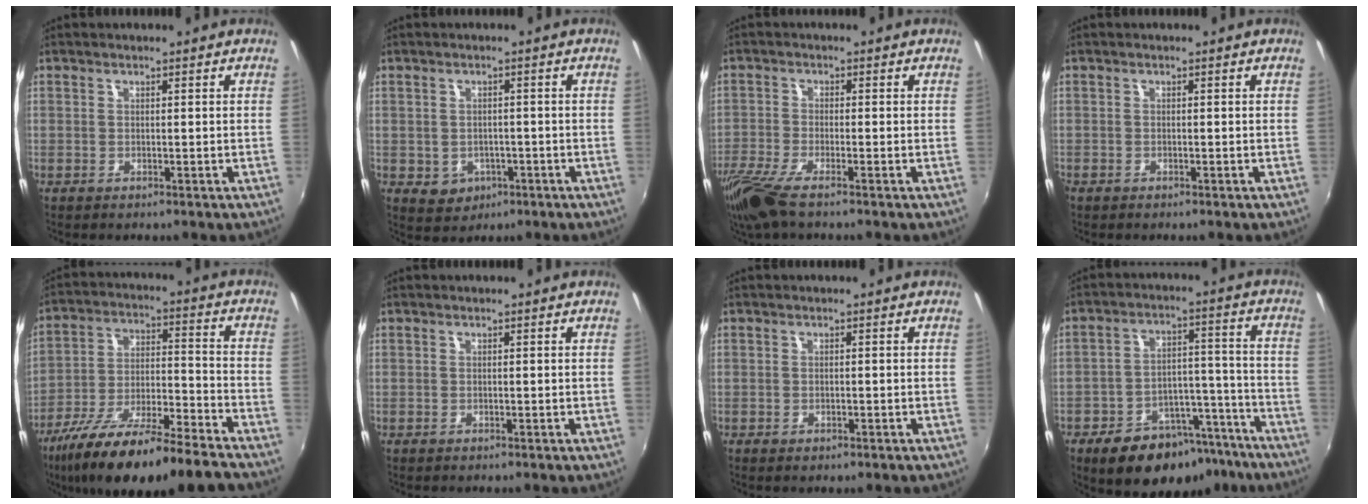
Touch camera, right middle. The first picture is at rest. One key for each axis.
{"total": 4.7, "fx": -1.5, "fy": 4.2, "fz": 1.6, "tx": -0.043, "ty": 0.000, "tz": -0.008}
{"total": 9.0, "fx": -6.6, "fy": 1.7, "fz": 5.9, "tx": -0.146, "ty": -0.039, "tz": -0.129}
{"total": 0.8, "fx": -0.6, "fy": 0.5, "fz": 0.1, "tx": -0.004, "ty": -0.003, "tz": -0.013}
{"total": 20.7, "fx": -16.5, "fy": 2.3, "fz": 12.4, "tx": -0.223, "ty": -0.039, "tz": -0.273}
{"total": 0.0}
{"total": 0.8, "fx": -0.5, "fy": 0.5, "fz": 0.3, "tx": -0.006, "ty": -0.005, "tz": -0.010}
{"total": 17.4, "fx": -12.6, "fy": 8.9, "fz": 8.1, "tx": -0.145, "ty": 0.030, "tz": -0.166}